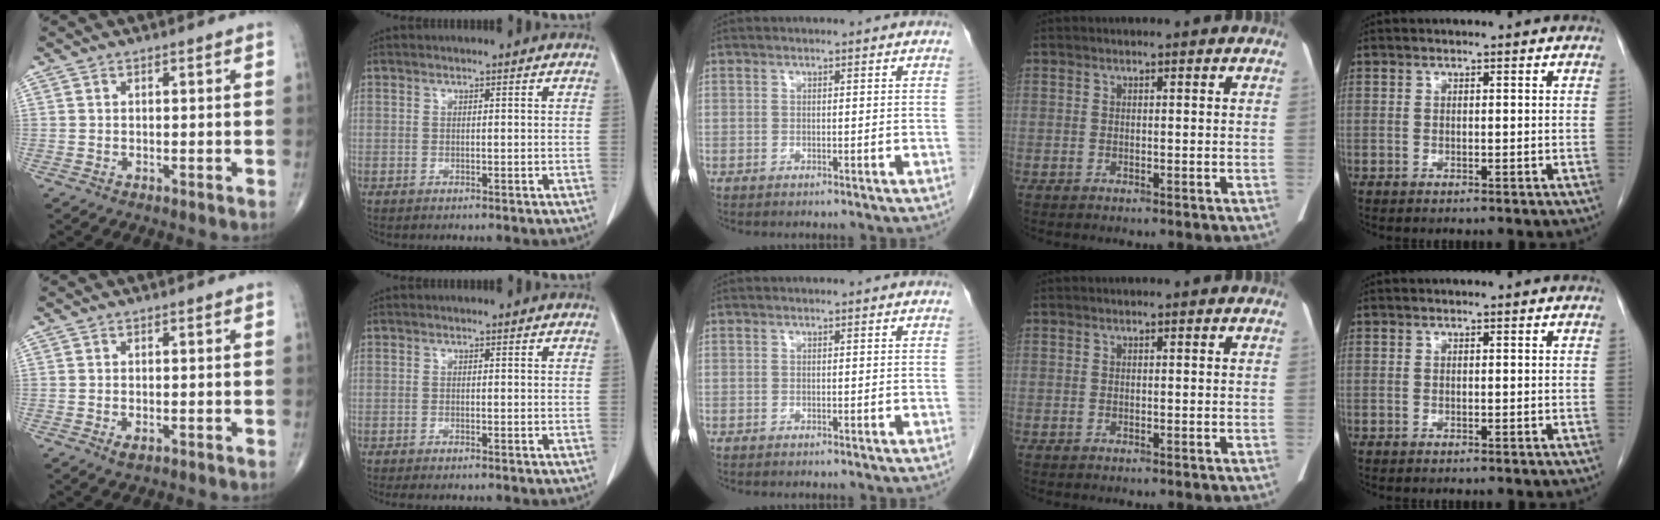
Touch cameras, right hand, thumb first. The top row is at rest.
{"thumb": {"total": 1.5, "force": [-0.6, 0.7, 1.2], "torque": [-0.024, -0.003, -0.008]}, "index": {"total": 2.0, "force": [-1.7, 0.2, 1.0], "torque": [-0.012, -0.004, -0.021]}}